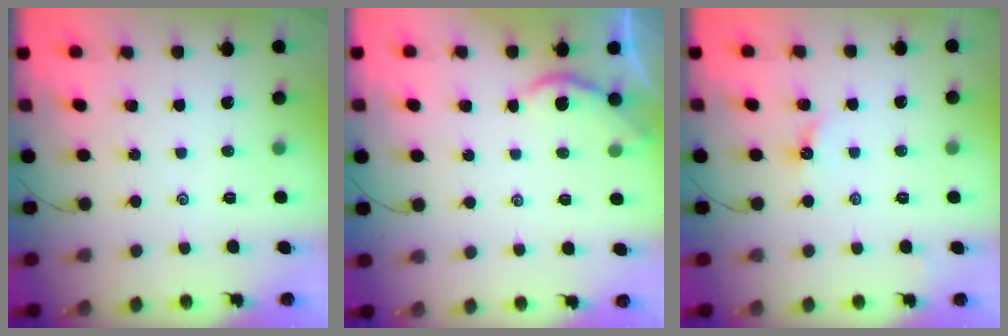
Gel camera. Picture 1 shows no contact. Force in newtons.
{"total": 1.9, "press": 1.8, "slide": 0.4}
{"total": 3.5, "press": 3.5, "slide": 0.4}